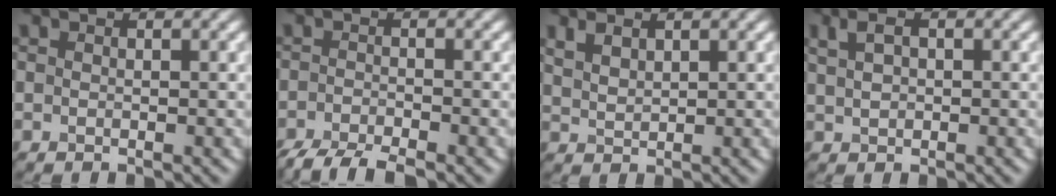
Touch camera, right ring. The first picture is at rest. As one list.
[{"total": 4.6, "force": [-3.8, 0.9, 2.4], "torque": [-0.040, -0.009, -0.075]}, {"total": 2.0, "force": [1.4, 0.9, 1.1], "torque": [-0.025, -0.001, 0.034]}, {"total": 2.4, "force": [1.0, 1.4, 1.6], "torque": [-0.035, 0.003, 0.022]}]